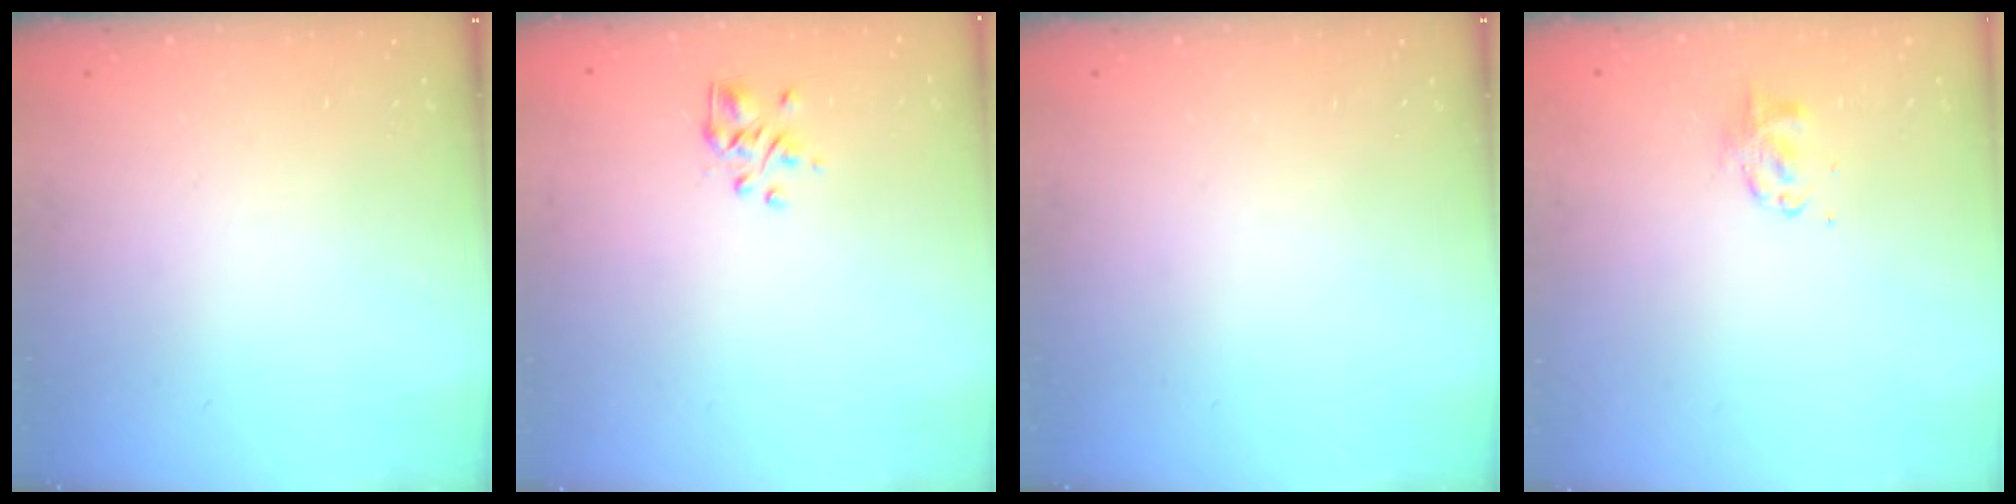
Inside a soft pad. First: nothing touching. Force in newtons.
{"total": 2.2, "press": 2.0, "slide": 1.0}
{"total": 0.0}
{"total": 2.8, "press": 2.7, "slide": 0.4}